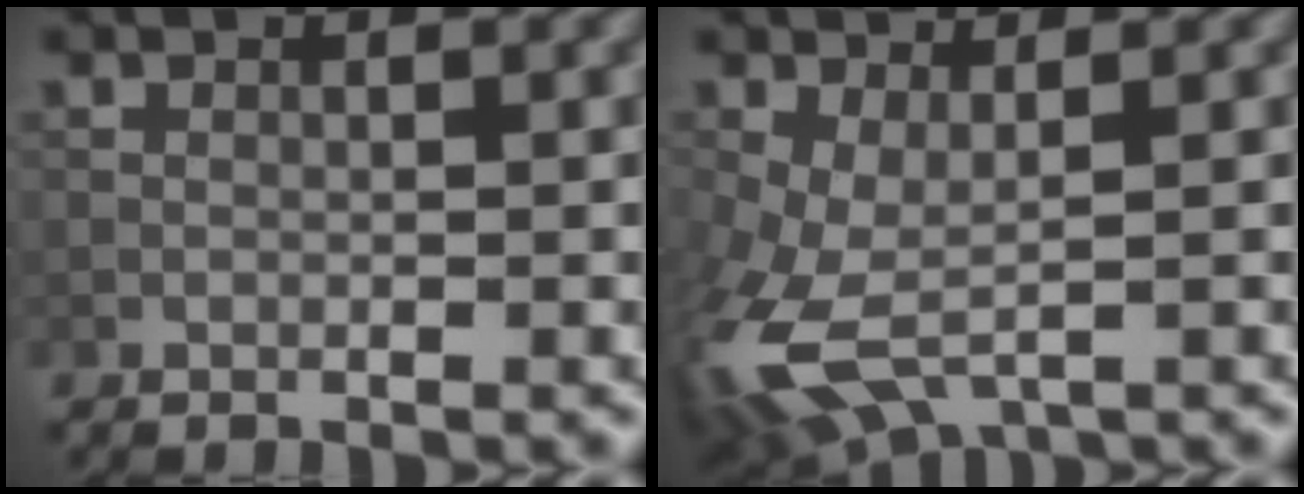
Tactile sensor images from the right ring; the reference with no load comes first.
{"total": 7.6, "force": [-2.6, 3.5, 6.3], "torque": [-0.161, -0.024, -0.041]}